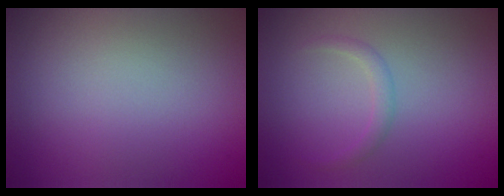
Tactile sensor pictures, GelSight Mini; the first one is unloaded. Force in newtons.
{"total": 1.1, "press": 1.1, "slide": 0.1}